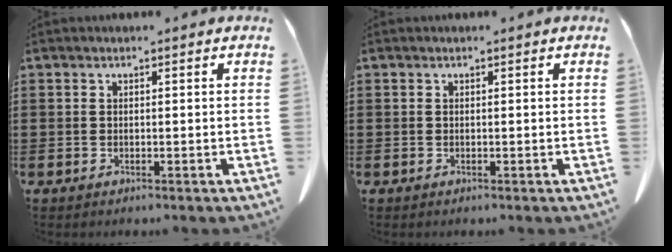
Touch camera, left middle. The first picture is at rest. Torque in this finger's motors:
{"motor_torque": [0.32, -0.39, 0.02, 0.01]}